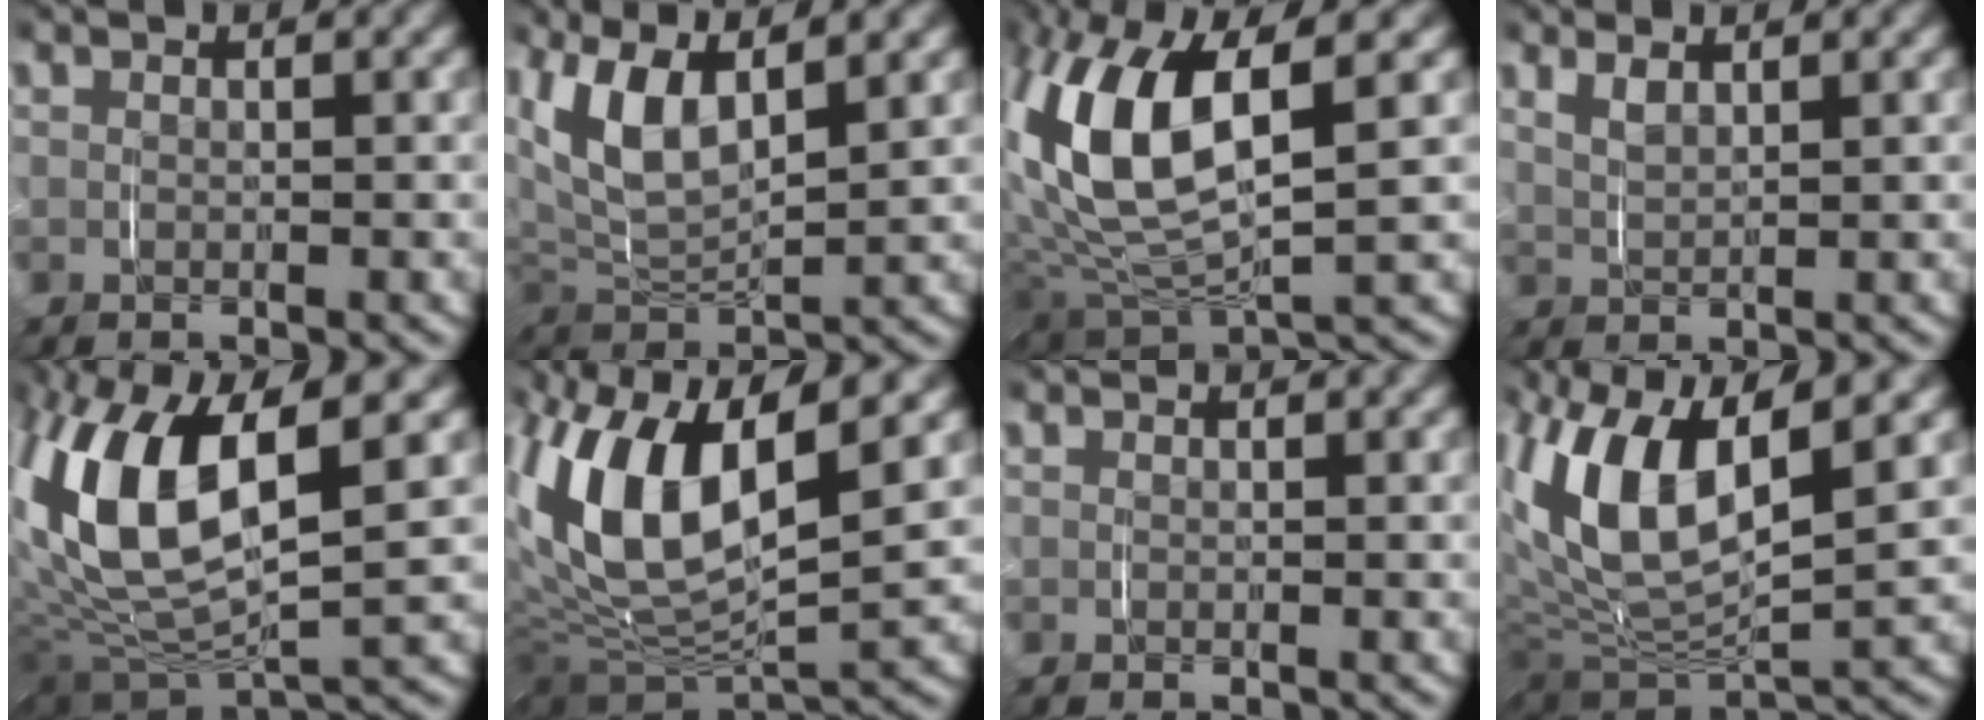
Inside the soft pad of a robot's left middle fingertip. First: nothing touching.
{"total": 7.4, "force": [2.8, 4.3, 5.3], "torque": [-0.132, 0.006, 0.048]}
{"total": 10.6, "force": [2.0, 5.3, 8.9], "torque": [-0.204, 0.002, 0.039]}
{"total": 1.6, "force": [1.1, 0.5, 1.0], "torque": [-0.019, 0.000, 0.025]}
{"total": 11.7, "force": [1.9, 6.2, 9.7], "torque": [-0.216, -0.002, 0.035]}
{"total": 12.3, "force": [2.0, 6.9, 10.0], "torque": [-0.214, -0.004, 0.035]}
{"total": 0.0}
{"total": 11.2, "force": [2.8, 6.0, 9.0], "torque": [-0.200, 0.004, 0.048]}